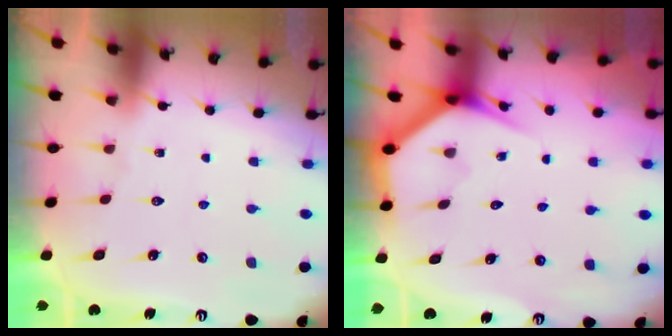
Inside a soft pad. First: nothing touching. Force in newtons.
{"total": 3.6, "press": 3.6, "slide": 0.3}